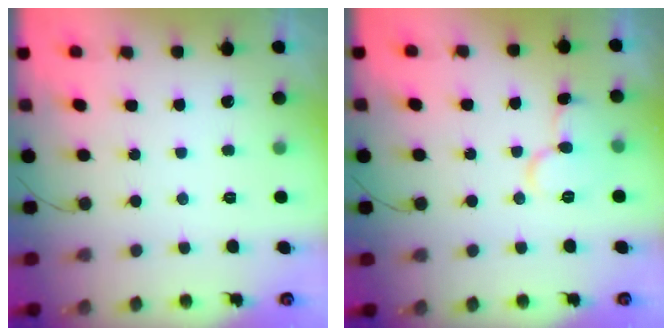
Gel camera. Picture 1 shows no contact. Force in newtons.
{"total": 9.4, "press": 9.4, "slide": 1.0}